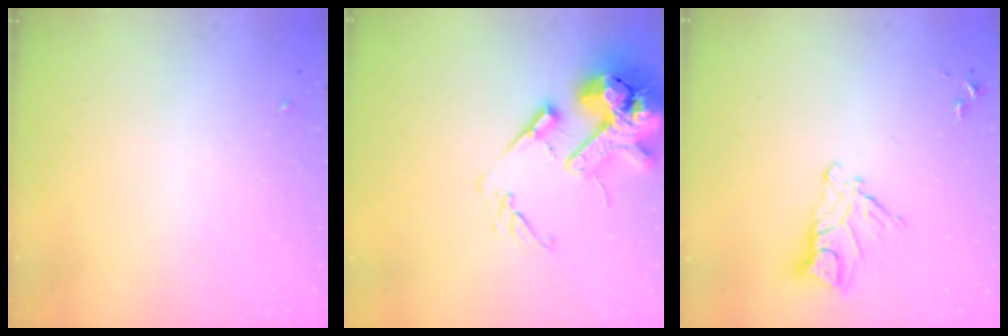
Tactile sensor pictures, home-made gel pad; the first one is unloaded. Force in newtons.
{"total": 16.8, "press": 16.6, "slide": 2.5}
{"total": 9.9, "press": 9.8, "slide": 1.1}